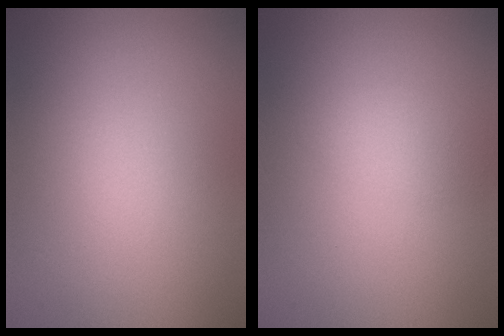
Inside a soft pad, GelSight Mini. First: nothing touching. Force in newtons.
{"total": 1.5, "press": 1.5, "slide": 0.0}